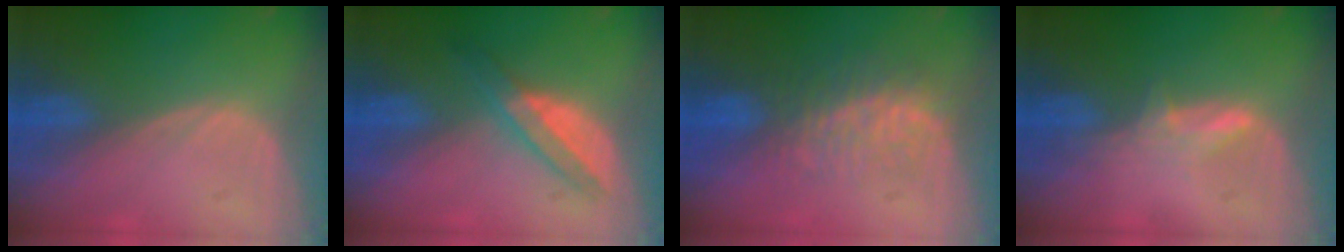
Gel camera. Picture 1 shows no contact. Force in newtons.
{"total": 5.8, "press": 5.2, "slide": 2.5}
{"total": 8.0, "press": 7.5, "slide": 2.8}
{"total": 2.8, "press": 2.8, "slide": 0.4}